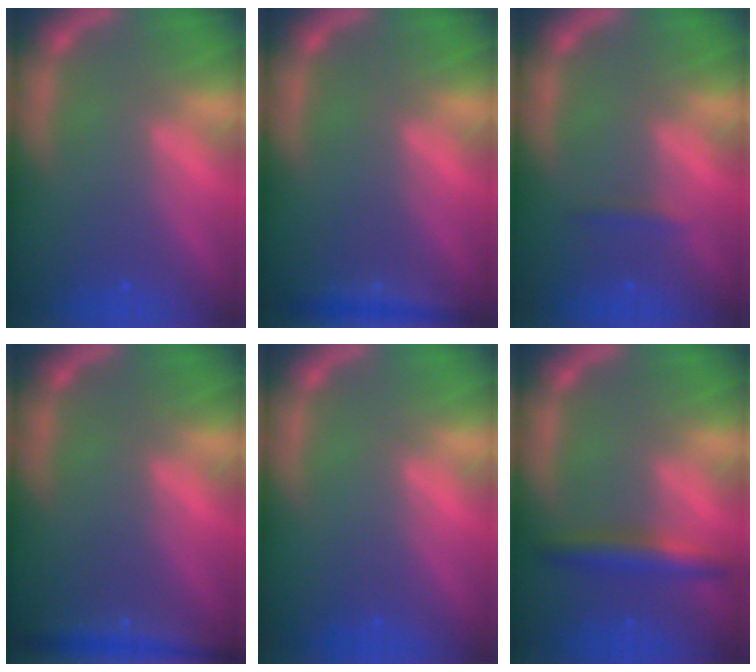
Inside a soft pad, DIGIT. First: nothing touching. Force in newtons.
{"total": 2.4}
{"total": 0.9}
{"total": 4.0}
{"total": 0.0}
{"total": 3.5}